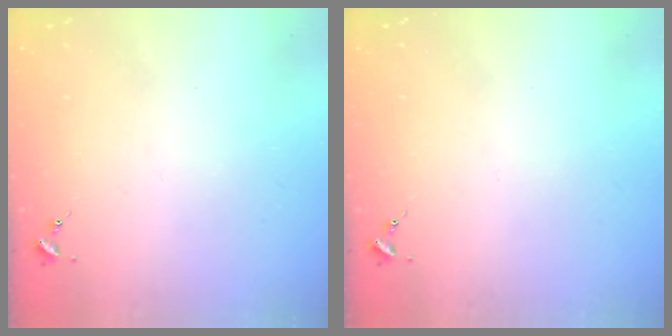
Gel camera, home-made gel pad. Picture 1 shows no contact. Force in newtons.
{"total": 0.0}